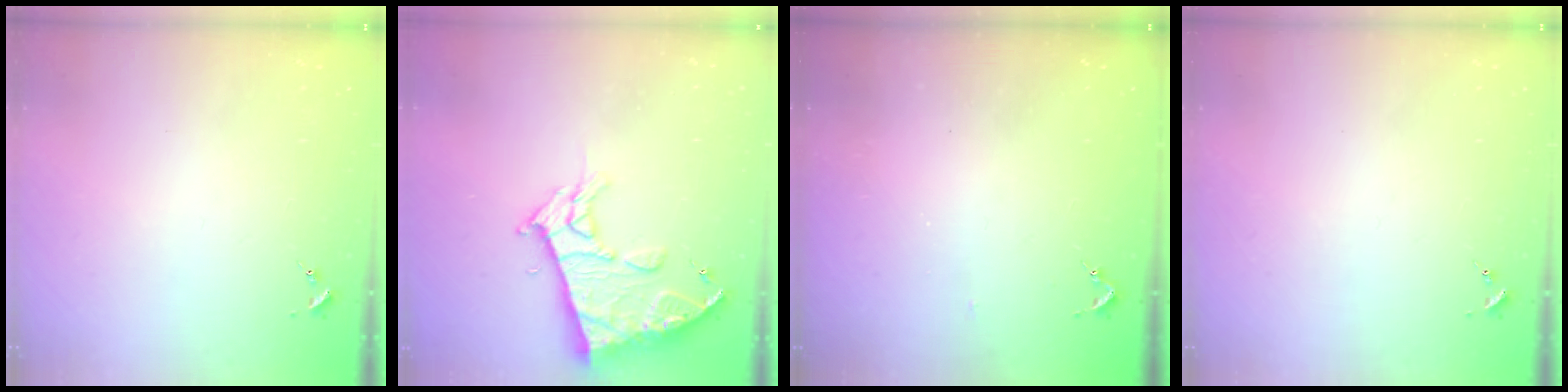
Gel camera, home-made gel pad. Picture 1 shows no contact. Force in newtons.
{"total": 14.1, "press": 14.0, "slide": 1.5}
{"total": 2.6, "press": 2.5, "slide": 0.3}
{"total": 0.0}